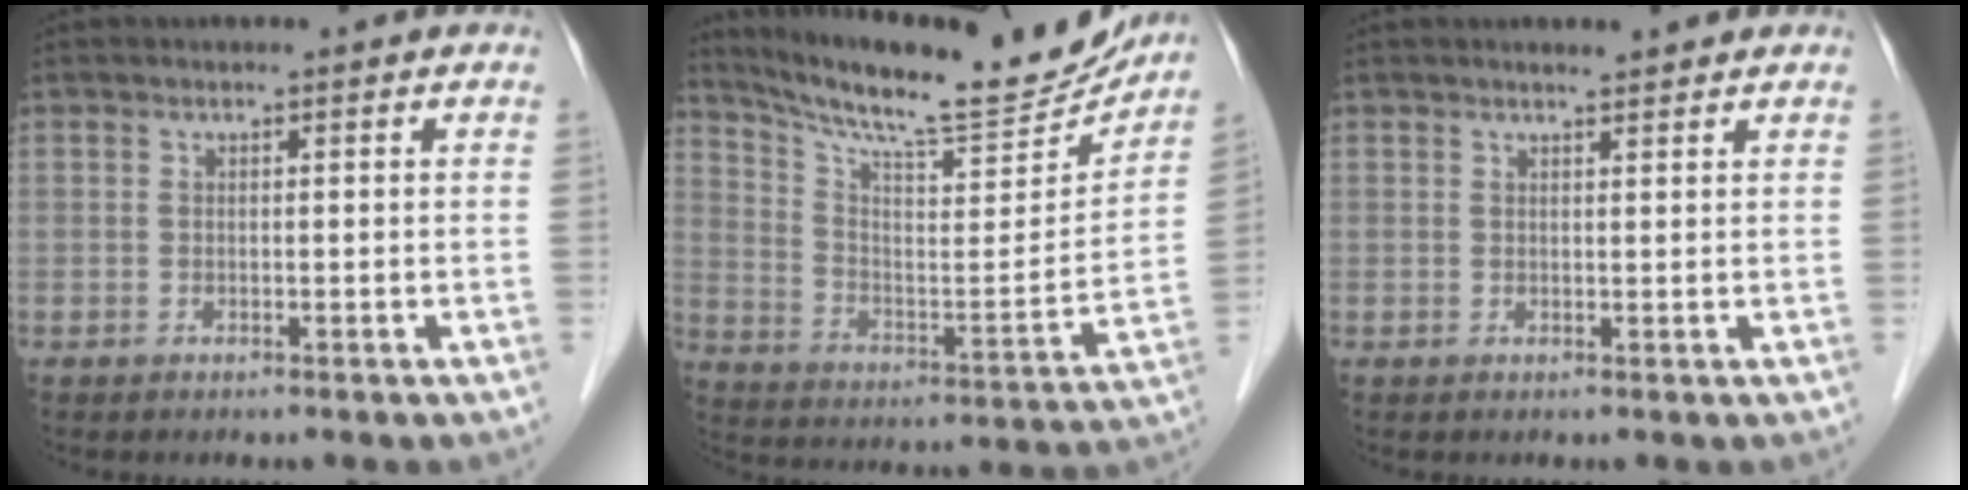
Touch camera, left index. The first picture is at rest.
{"total": 21.1, "force": [19.5, 2.1, 7.9], "torque": [-0.141, -0.042, 0.291]}
{"total": 2.0, "force": [1.8, 0.2, 0.8], "torque": [-0.015, 0.006, 0.029]}